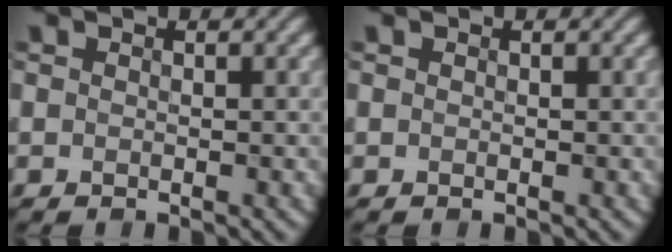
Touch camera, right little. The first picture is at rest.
{"total": 0.0}